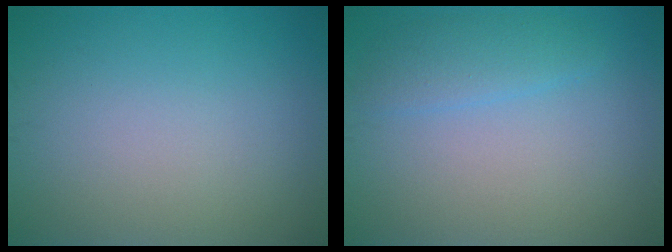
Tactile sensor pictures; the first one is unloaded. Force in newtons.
{"total": 2.2, "press": 2.2, "slide": 0.1}